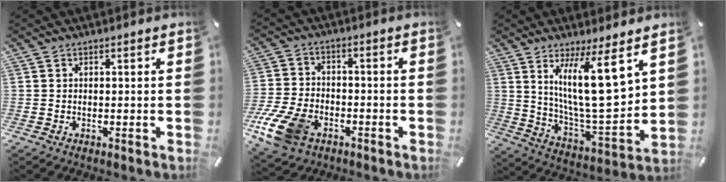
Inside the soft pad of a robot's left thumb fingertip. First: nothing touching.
{"total": 12.0, "force": [-6.0, 7.8, 6.8], "torque": [-0.148, 0.030, -0.108]}
{"total": 18.2, "force": [8.4, 4.9, 15.5], "torque": [-0.279, -0.045, 0.127]}